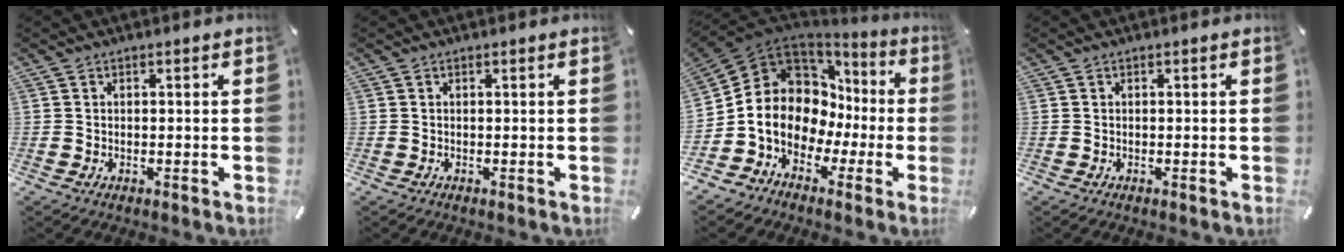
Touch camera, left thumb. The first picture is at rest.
{"total": 0.0}
{"total": 12.5, "force": [-0.8, 11.1, 5.6], "torque": [-0.125, -0.028, -0.016]}
{"total": 0.0}